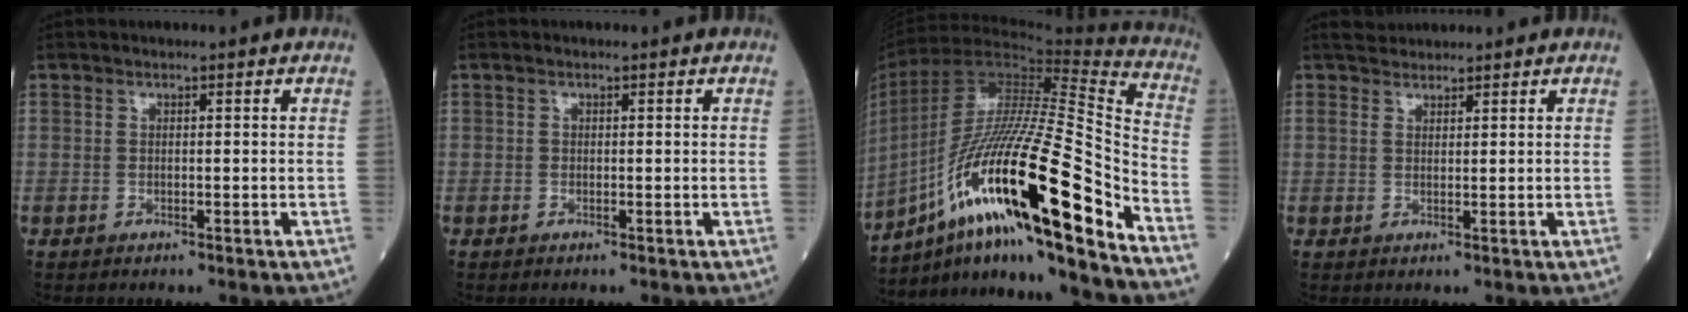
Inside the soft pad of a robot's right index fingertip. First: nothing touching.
{"total": 0.0}
{"total": 28.7, "force": [-14.9, 2.8, 24.3], "torque": [-0.433, -0.027, -0.259]}
{"total": 2.3, "force": [2.2, 0.4, -0.1], "torque": [-0.004, 0.013, 0.045]}